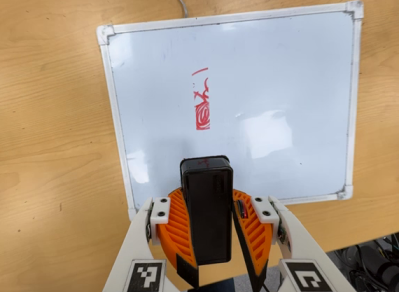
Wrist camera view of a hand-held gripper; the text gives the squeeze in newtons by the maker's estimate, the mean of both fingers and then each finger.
{"total": 11.0, "left": 10.6, "right": 11.5}